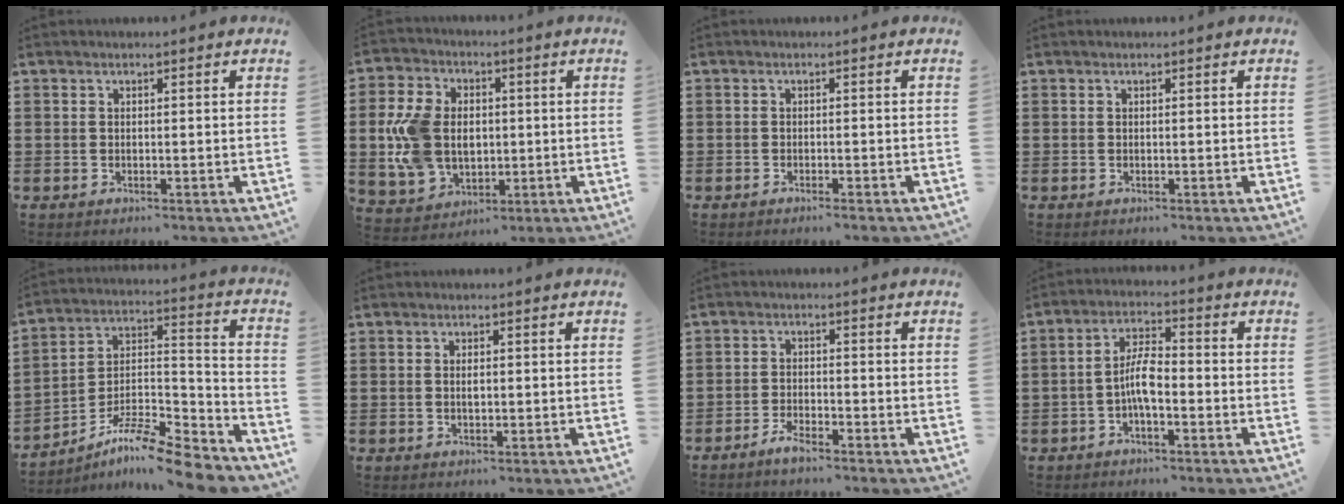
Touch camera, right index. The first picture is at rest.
{"total": 11.1, "force": [0.4, 8.2, 7.5], "torque": [-0.196, 0.014, 0.005]}
{"total": 0.8, "force": [-0.7, -0.1, 0.3], "torque": [-0.007, -0.002, -0.015]}
{"total": 0.0}
{"total": 10.0, "force": [-8.9, 0.9, 4.6], "torque": [-0.079, 0.013, -0.176]}
{"total": 1.6, "force": [0.0, 0.6, 1.4], "torque": [-0.027, 0.003, -0.001]}
{"total": 2.5, "force": [-2.3, 0.3, 0.9], "torque": [-0.018, 0.005, -0.044]}
{"total": 5.4, "force": [-1.5, 1.9, 4.9], "torque": [-0.099, 0.006, -0.032]}